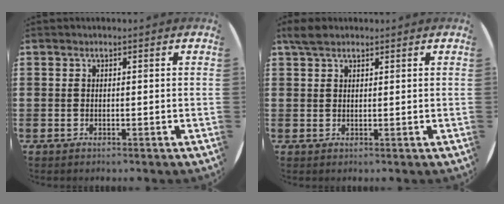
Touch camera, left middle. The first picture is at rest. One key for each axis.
{"total": 2.5, "fx": 2.1, "fy": 1.0, "fz": 0.9, "tx": -0.015, "ty": 0.005, "tz": 0.038}